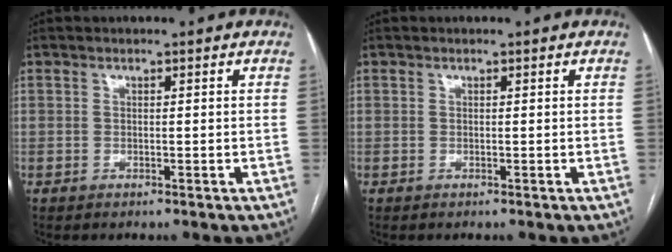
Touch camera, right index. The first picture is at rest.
{"total": 0.0}